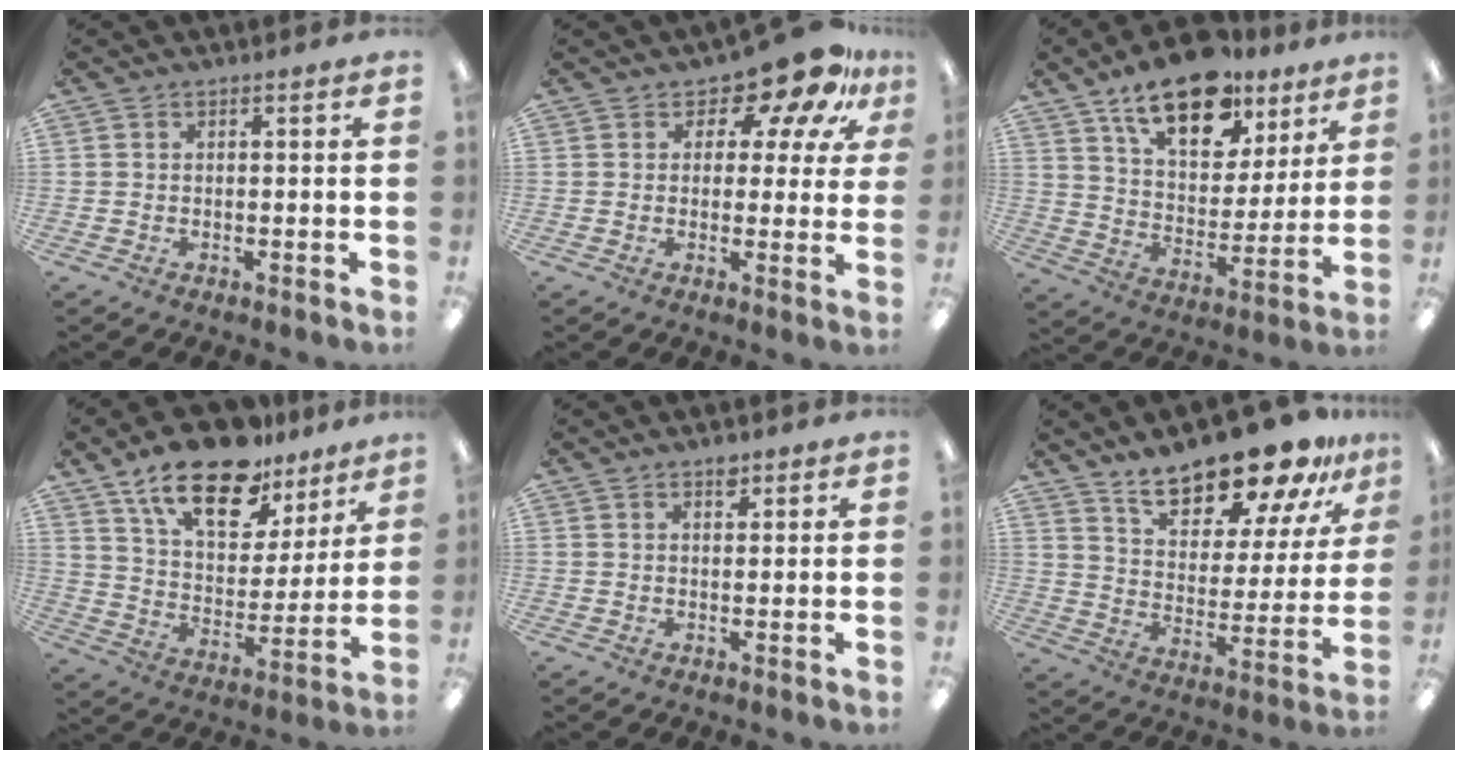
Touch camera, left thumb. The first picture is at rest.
{"total": 10.5, "force": [7.7, 4.9, 5.2], "torque": [-0.079, -0.057, 0.135]}
{"total": 18.8, "force": [12.7, 9.4, 10.3], "torque": [-0.154, -0.066, 0.219]}
{"total": 19.8, "force": [13.4, 9.4, 11.2], "torque": [-0.190, -0.072, 0.234]}
{"total": 2.3, "force": [1.7, 1.2, 1.1], "torque": [0.001, -0.008, 0.025]}
{"total": 19.8, "force": [16.5, 6.4, 9.0], "torque": [-0.141, -0.115, 0.282]}